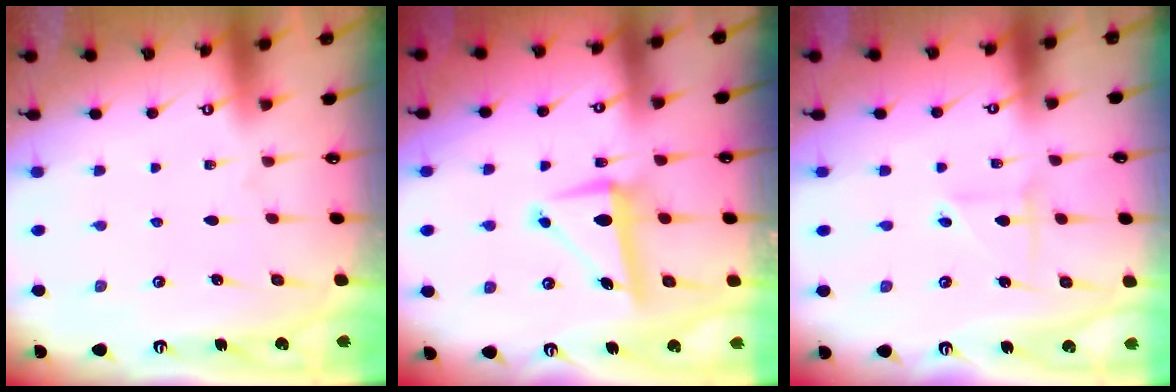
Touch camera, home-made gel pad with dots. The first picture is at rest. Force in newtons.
{"total": 7.2, "press": 7.1, "slide": 1.4}
{"total": 2.5, "press": 2.5, "slide": 0.1}